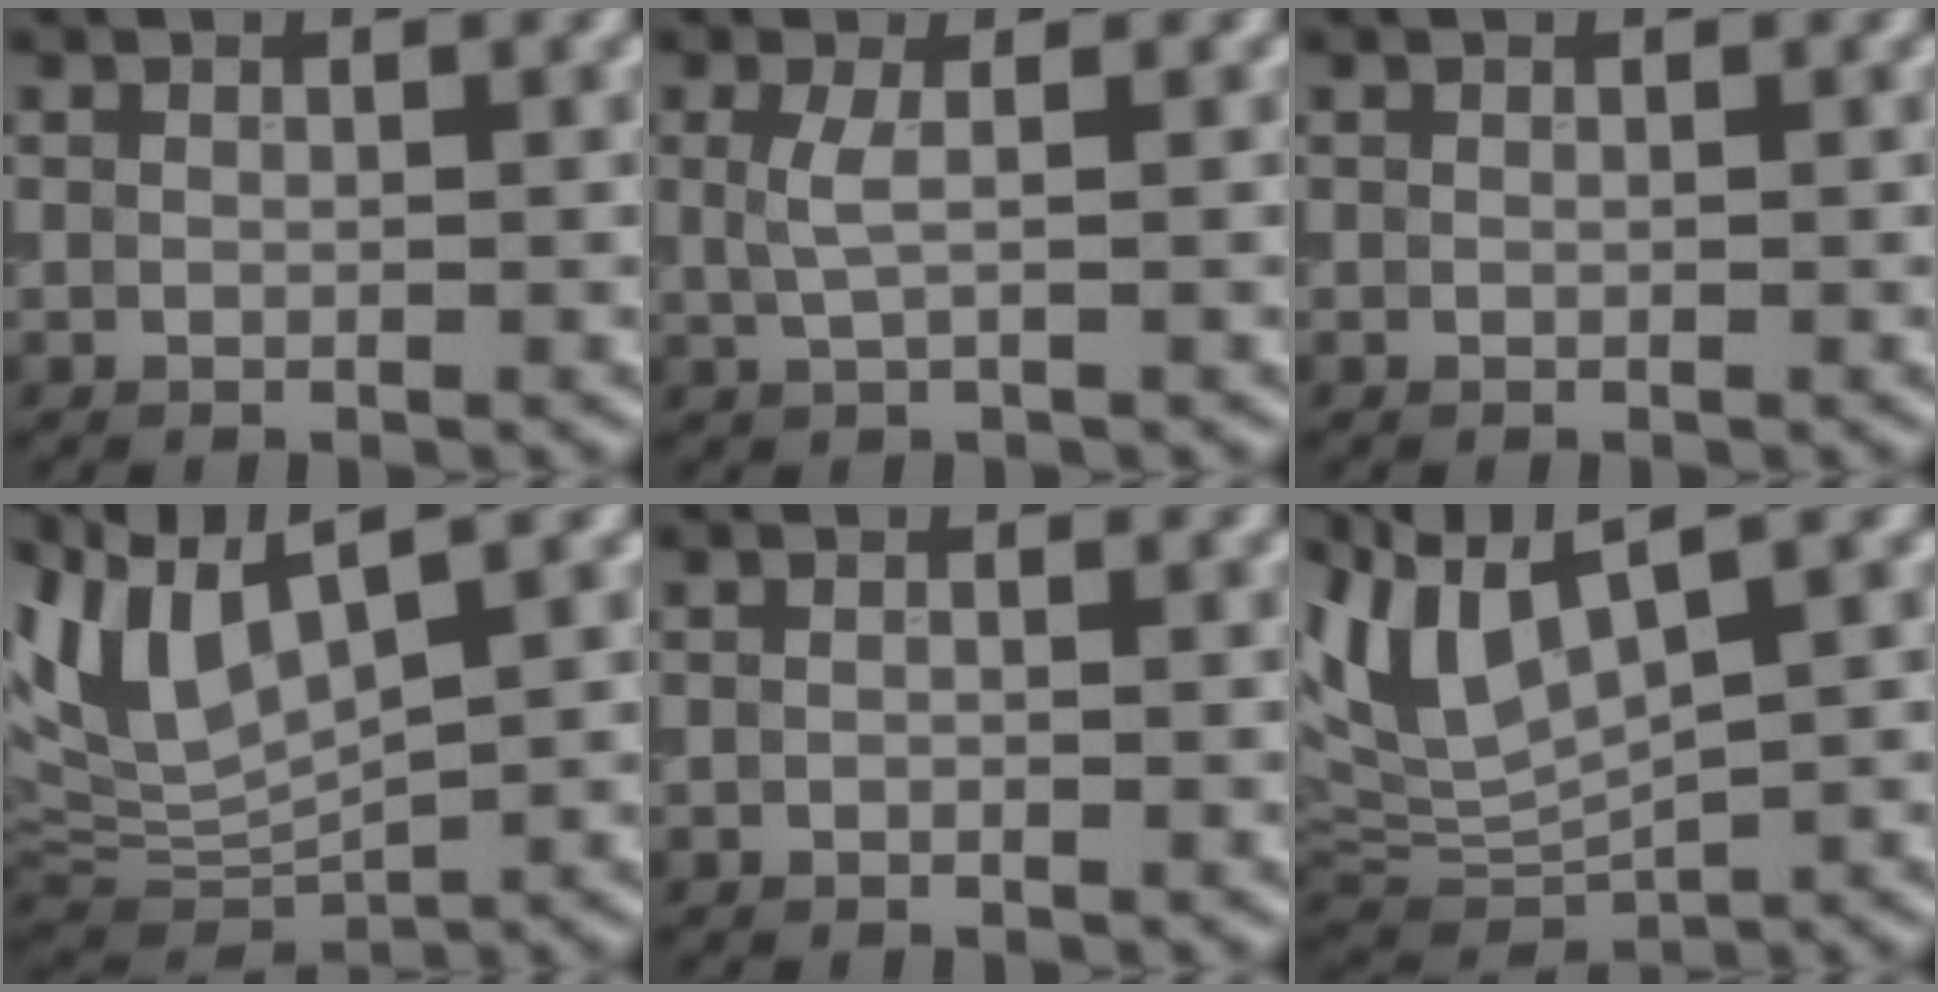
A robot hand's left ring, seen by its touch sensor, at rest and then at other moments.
{"total": 1.8, "force": [0.3, 0.5, 1.7], "torque": [-0.036, -0.002, 0.006]}
{"total": 0.0}
{"total": 7.4, "force": [4.1, 2.7, 5.5], "torque": [-0.131, 0.009, 0.082]}
{"total": 0.0}
{"total": 7.1, "force": [3.4, 2.5, 5.6], "torque": [-0.130, 0.008, 0.068]}